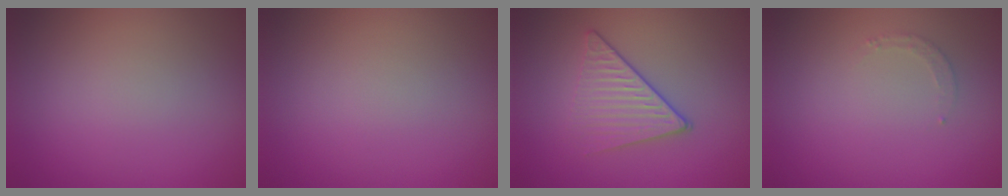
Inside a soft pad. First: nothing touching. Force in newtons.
{"total": 0.0}
{"total": 3.4, "press": 2.9, "slide": 1.8}
{"total": 0.9, "press": 0.9, "slide": 0.2}